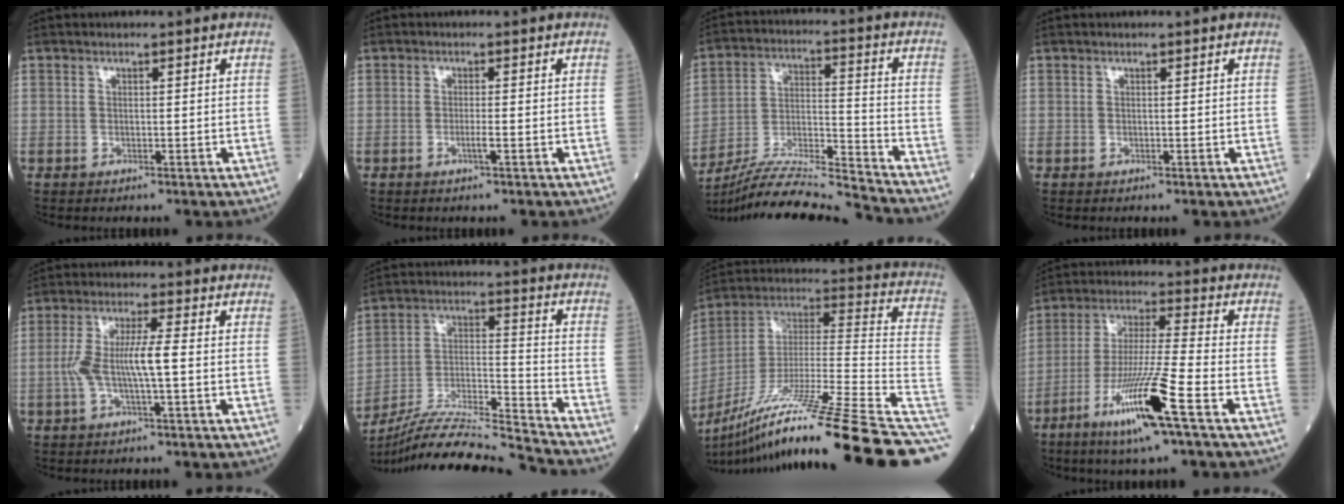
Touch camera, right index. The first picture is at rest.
{"total": 1.7, "force": [-0.7, -0.1, 1.5], "torque": [-0.029, -0.002, -0.013]}
{"total": 16.9, "force": [-16.1, -1.9, 4.7], "torque": [-0.085, 0.006, -0.278]}
{"total": 0.0}
{"total": 6.8, "force": [-0.7, 0.5, 6.7], "torque": [-0.144, 0.012, -0.017]}
{"total": 18.8, "force": [-17.9, -1.7, 5.6], "torque": [-0.110, 0.000, -0.307]}
{"total": 32.0, "force": [-22.7, -0.4, 22.5], "torque": [-0.291, -0.012, -0.368]}
{"total": 13.5, "force": [-6.8, -0.6, 11.7], "torque": [-0.230, -0.022, -0.126]}